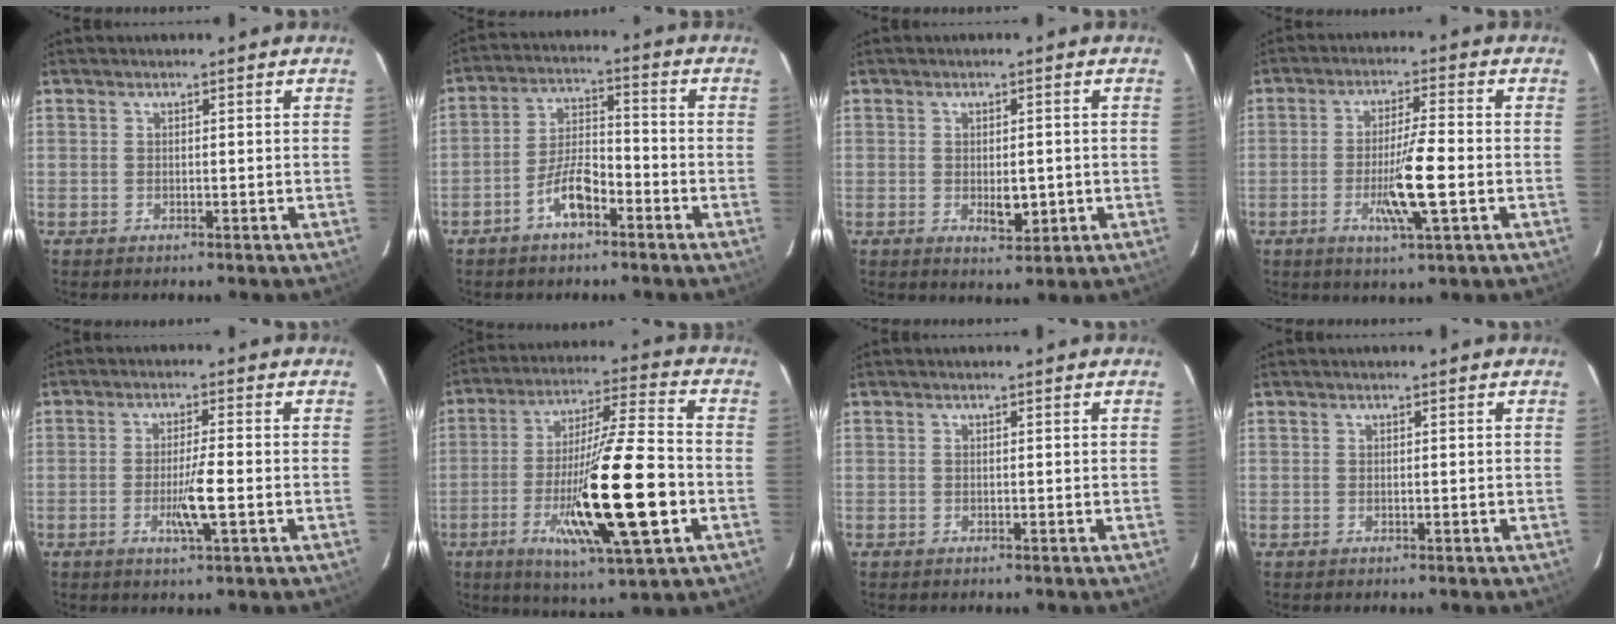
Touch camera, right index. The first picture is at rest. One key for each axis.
{"total": 7.5, "fx": -4.1, "fy": 2.8, "fz": 5.6, "tx": -0.118, "ty": 0.016, "tz": -0.076}
{"total": 4.3, "fx": -0.9, "fy": 2.0, "fz": 3.7, "tx": -0.059, "ty": -0.004, "tz": -0.004}
{"total": 9.1, "fx": -2.4, "fy": 0.4, "fz": 8.7, "tx": -0.158, "ty": -0.008, "tz": -0.043}
{"total": 5.6, "fx": -1.6, "fy": 0.3, "fz": 5.3, "tx": -0.098, "ty": -0.006, "tz": -0.026}
{"total": 20.5, "fx": -5.4, "fy": 1.8, "fz": 19.7, "tx": -0.355, "ty": -0.018, "tz": -0.086}
{"total": 0.0}
{"total": 0.0}